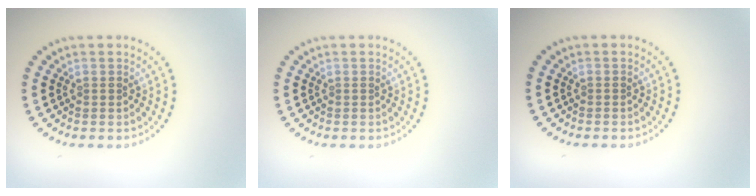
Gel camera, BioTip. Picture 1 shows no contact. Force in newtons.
{"total": 0.0}
{"total": 0.0}